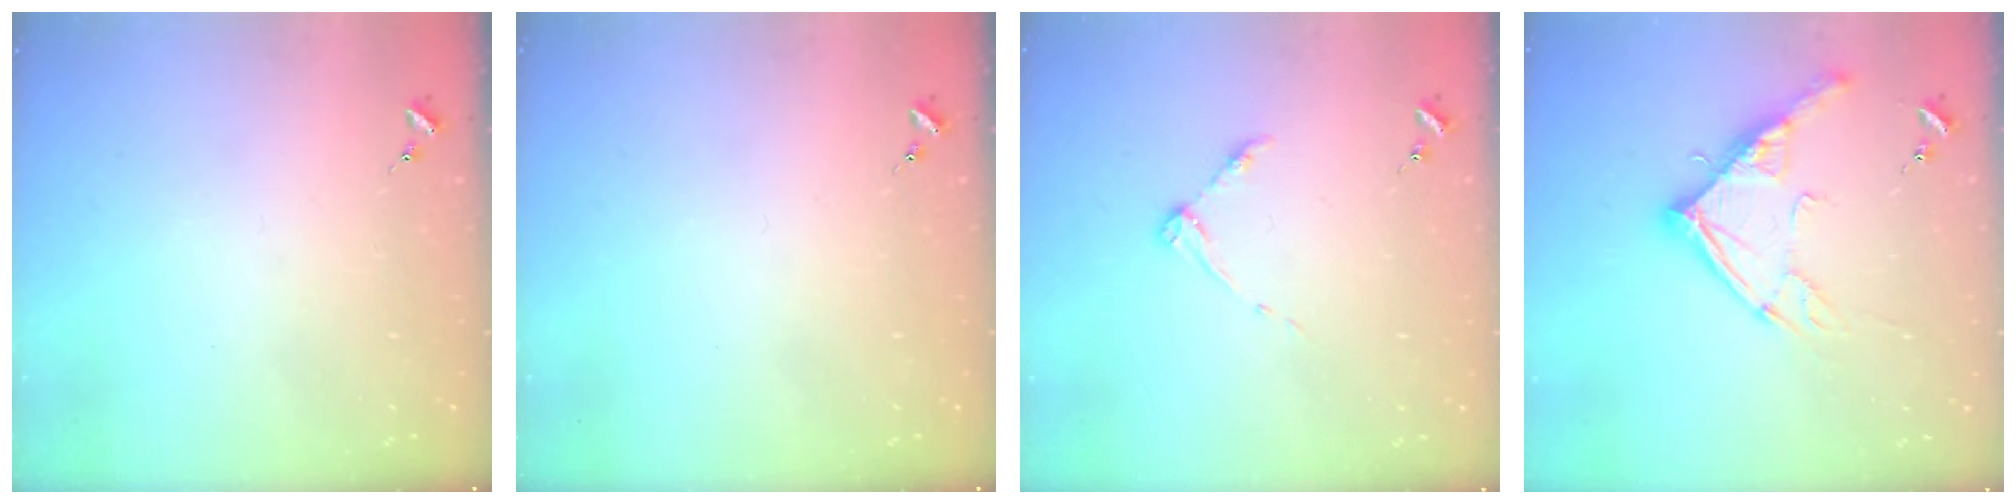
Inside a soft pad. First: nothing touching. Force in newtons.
{"total": 0.0}
{"total": 4.9, "press": 4.8, "slide": 0.7}
{"total": 14.5, "press": 14.4, "slide": 1.4}